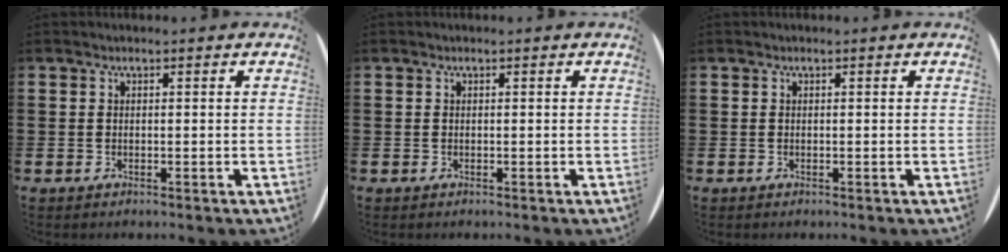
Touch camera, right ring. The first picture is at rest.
{"total": 0.0}
{"total": 0.0}